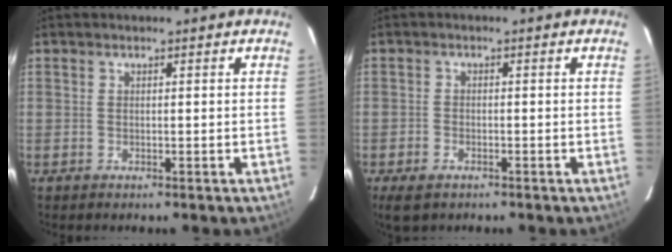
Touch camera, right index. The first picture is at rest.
{"total": 4.6, "force": [-3.0, 2.6, 2.2], "torque": [-0.061, -0.010, -0.054]}